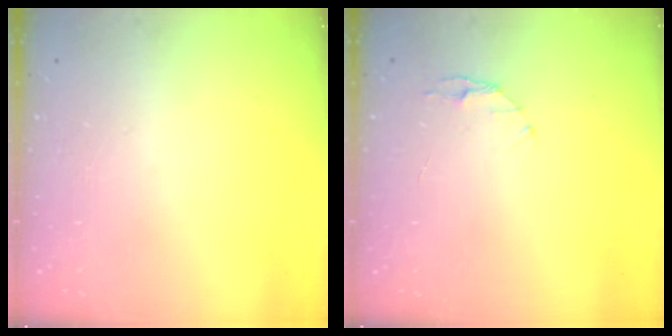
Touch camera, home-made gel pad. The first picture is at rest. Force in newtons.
{"total": 3.9, "press": 3.9, "slide": 0.5}